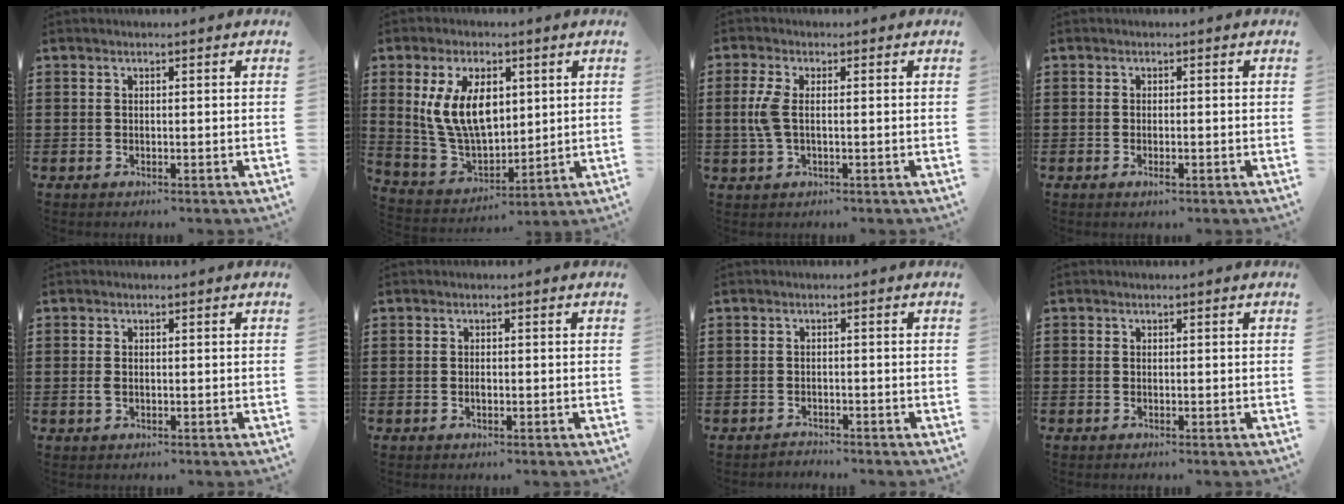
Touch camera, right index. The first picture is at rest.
{"total": 11.0, "force": [3.0, 6.6, 8.3], "torque": [-0.200, 0.011, 0.054]}
{"total": 4.1, "force": [-0.1, 1.5, 3.8], "torque": [-0.098, -0.008, -0.010]}
{"total": 1.2, "force": [-0.5, 0.4, 1.1], "torque": [-0.020, -0.005, -0.008]}
{"total": 1.2, "force": [-0.2, 0.8, 0.9], "torque": [-0.026, 0.001, -0.007]}
{"total": 0.7, "force": [-0.2, 0.3, 0.6], "torque": [-0.012, -0.002, -0.003]}
{"total": 1.2, "force": [-1.2, 0.2, -0.1], "torque": [-0.003, 0.005, -0.027]}
{"total": 0.0}